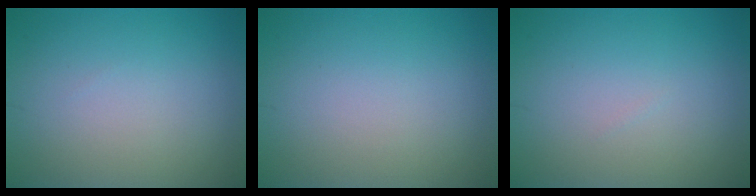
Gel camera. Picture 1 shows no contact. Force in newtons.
{"total": 0.0}
{"total": 0.0}